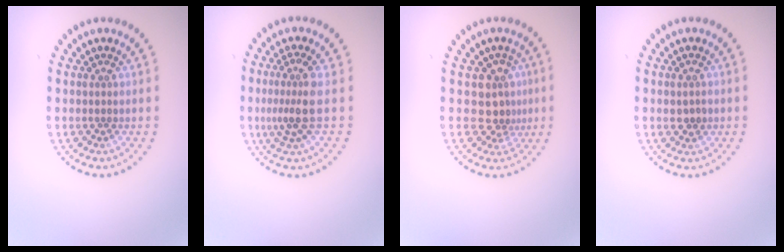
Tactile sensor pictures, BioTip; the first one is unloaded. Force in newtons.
{"total": 3.3, "press": 2.6, "slide": 2.0}
{"total": 2.9, "press": 2.2, "slide": 1.9}
{"total": 1.5, "press": 1.5, "slide": 0.1}